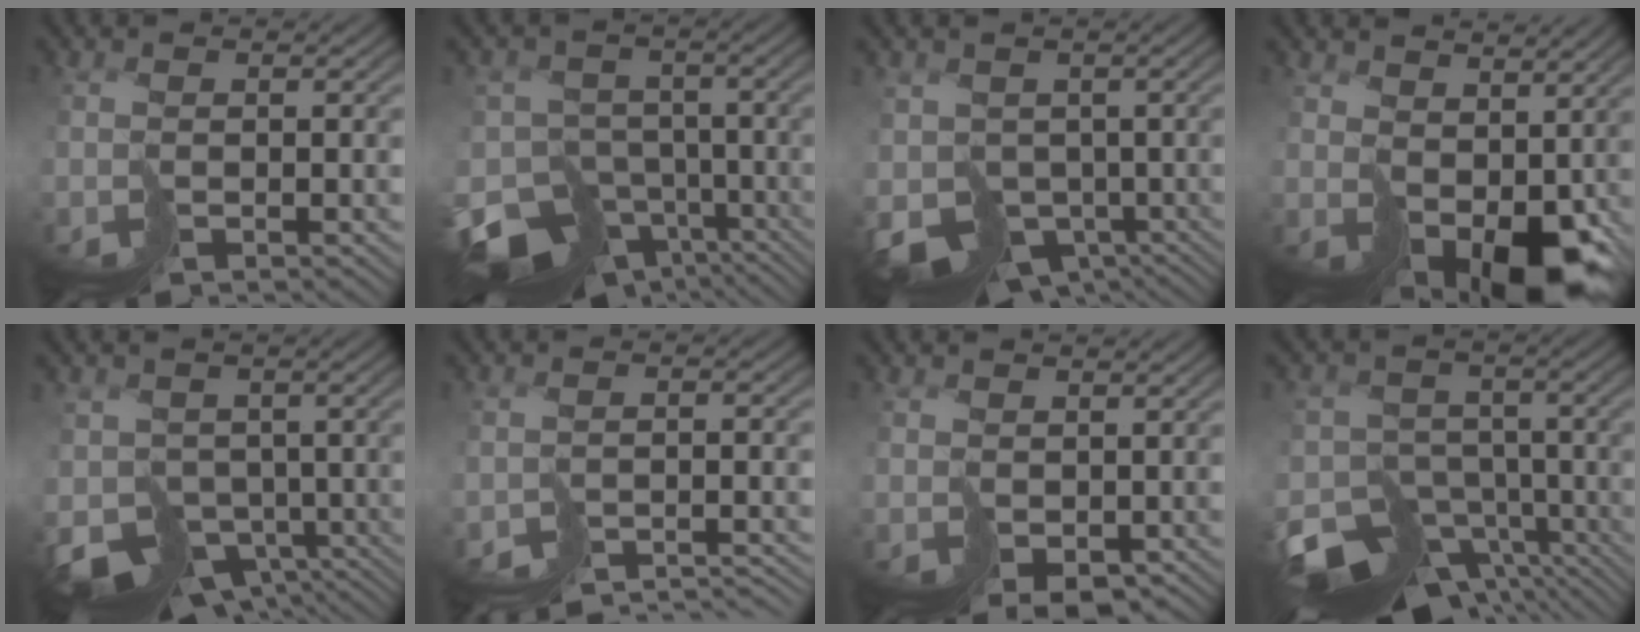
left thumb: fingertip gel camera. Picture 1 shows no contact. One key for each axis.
{"total": 12.9, "fx": -8.0, "fy": 8.5, "fz": 5.6, "tx": -0.137, "ty": -0.037, "tz": -0.099}
{"total": 7.4, "fx": -1.2, "fy": 6.2, "fz": 3.8, "tx": -0.088, "ty": -0.032, "tz": -0.009}
{"total": 10.3, "fx": 1.9, "fy": 6.8, "fz": 7.5, "tx": -0.141, "ty": -0.039, "tz": 0.074}
{"total": 7.5, "fx": -1.9, "fy": 6.2, "fz": 3.7, "tx": -0.079, "ty": -0.027, "tz": -0.024}
{"total": 6.4, "fx": -6.3, "fy": 0.9, "fz": 0.6, "tx": 0.004, "ty": -0.005, "tz": -0.086}
{"total": 3.2, "fx": 0.4, "fy": 2.2, "fz": 2.2, "tx": -0.057, "ty": -0.016, "tz": 0.021}
{"total": 12.6, "fx": -8.2, "fy": 7.6, "fz": 6.0, "tx": -0.139, "ty": -0.039, "tz": -0.110}